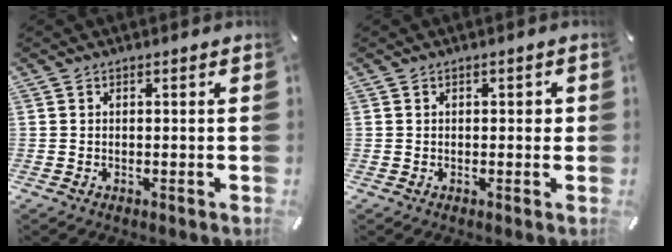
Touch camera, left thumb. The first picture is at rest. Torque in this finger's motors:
{"motor_torque": [0.19, 0.00, 0.05, 0.12, 0.04]}